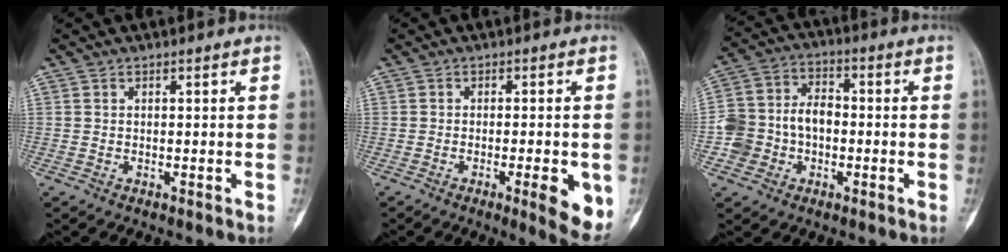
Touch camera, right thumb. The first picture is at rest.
{"total": 7.6, "force": [-2.3, 1.8, 7.0], "torque": [-0.085, -0.012, -0.027]}
{"total": 10.5, "force": [-2.3, 8.6, 5.6], "torque": [-0.089, 0.046, -0.048]}